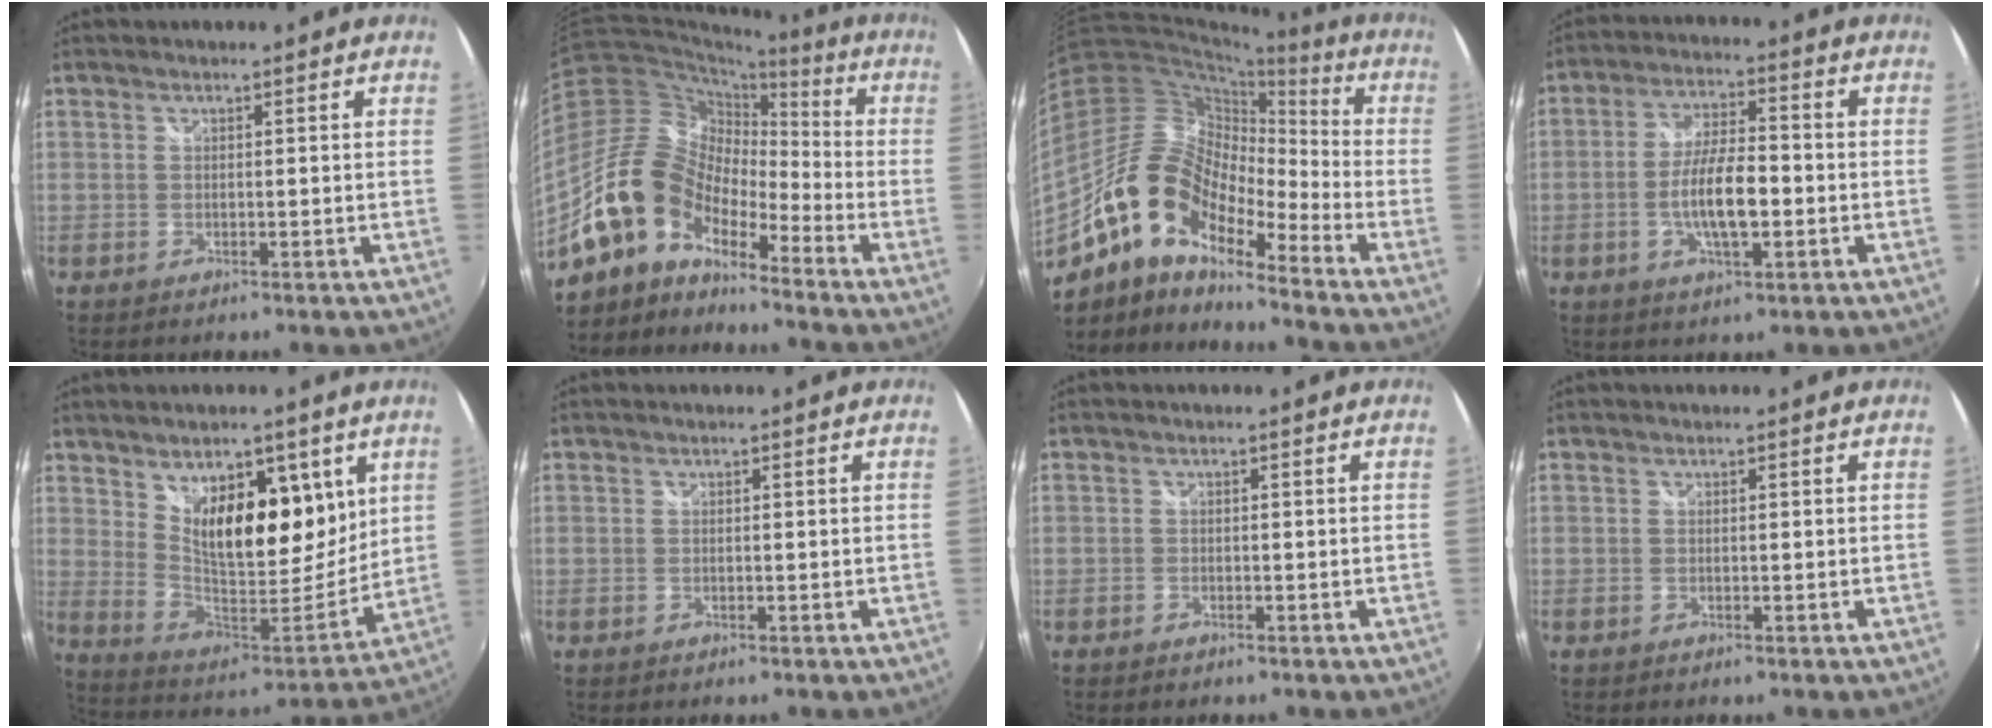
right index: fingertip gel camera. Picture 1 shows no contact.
{"total": 13.8, "force": [-10.5, 6.5, 6.2], "torque": [-0.108, 0.019, -0.216]}
{"total": 17.1, "force": [-10.6, 7.2, 11.3], "torque": [-0.193, -0.005, -0.216]}
{"total": 9.3, "force": [-2.3, 2.9, 8.5], "torque": [-0.166, 0.000, -0.039]}
{"total": 17.5, "force": [7.9, 8.6, 13.1], "torque": [-0.206, -0.010, 0.149]}
{"total": 0.0}
{"total": 0.8, "force": [-0.6, 0.5, 0.1], "torque": [-0.005, -0.002, -0.012]}
{"total": 0.0}